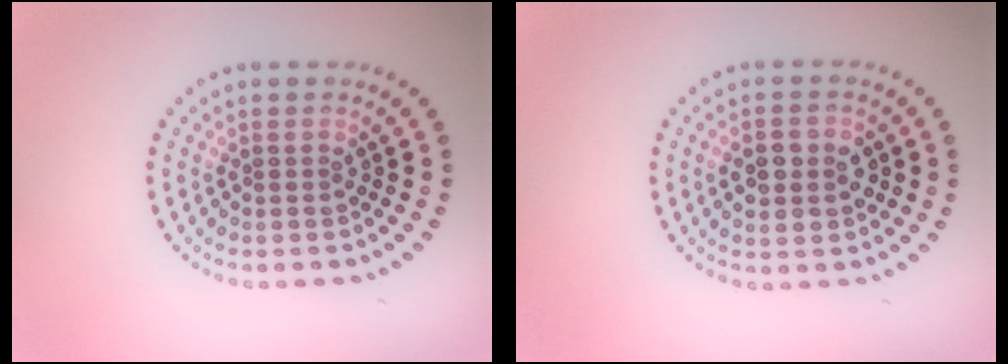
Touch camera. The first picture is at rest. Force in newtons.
{"total": 3.7, "press": 3.7, "slide": 0.0}